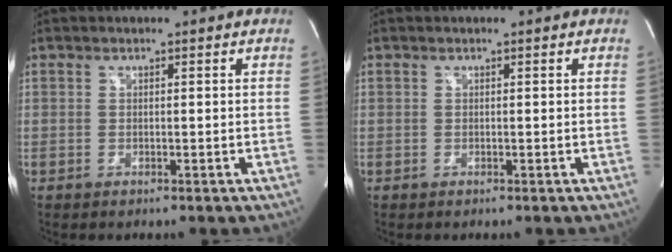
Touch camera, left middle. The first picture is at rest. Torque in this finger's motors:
{"motor_torque": [-0.04, -0.01, 0.02, 0.00]}